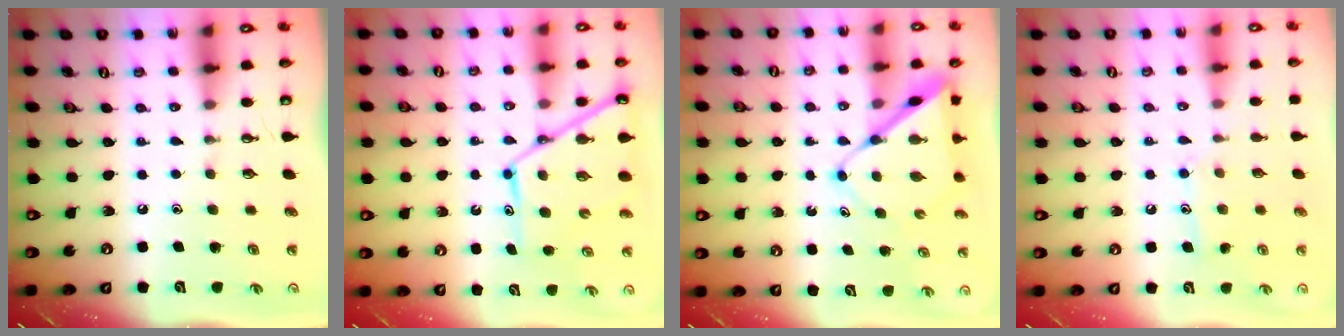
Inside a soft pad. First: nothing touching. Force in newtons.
{"total": 13.0, "press": 13.0, "slide": 1.1}
{"total": 8.5, "press": 8.5, "slide": 0.7}
{"total": 8.3, "press": 8.3, "slide": 0.6}